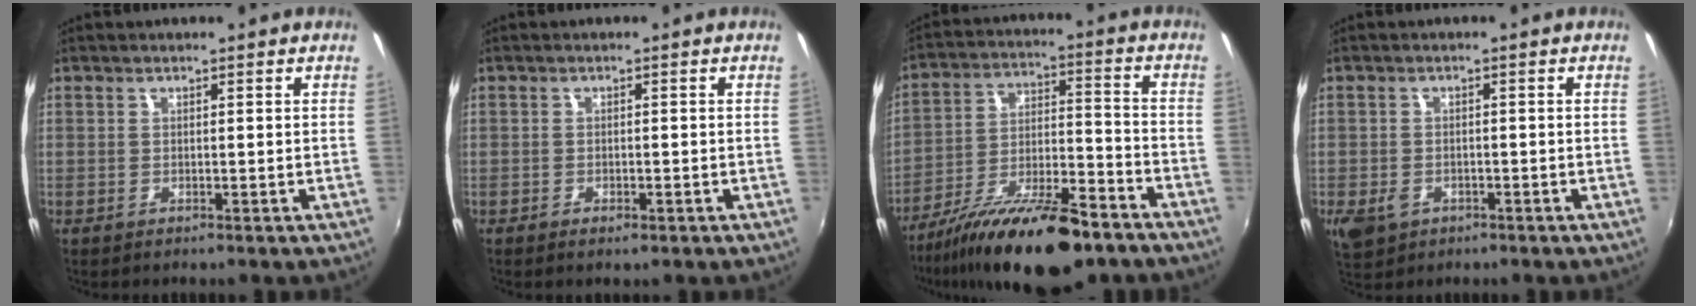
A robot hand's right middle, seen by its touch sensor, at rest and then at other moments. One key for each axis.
{"total": 1.9, "fx": -1.2, "fy": 0.9, "fz": 1.1, "tx": -0.021, "ty": -0.006, "tz": -0.020}
{"total": 21.0, "fx": -15.1, "fy": 5.5, "fz": 13.4, "tx": -0.243, "ty": -0.033, "tz": -0.249}
{"total": 5.4, "fx": -2.4, "fy": 4.0, "fz": 2.8, "tx": -0.064, "ty": -0.011, "tz": -0.039}